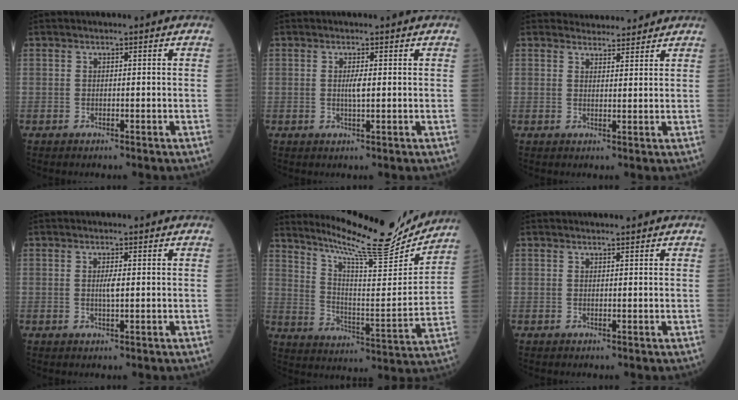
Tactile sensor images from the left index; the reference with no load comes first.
{"total": 1.7, "force": [0.2, 0.1, 1.6], "torque": [-0.034, 0.000, 0.003]}
{"total": 5.1, "force": [4.9, 1.3, 0.3], "torque": [0.000, 0.011, 0.062]}
{"total": 1.5, "force": [0.2, 0.1, 1.5], "torque": [-0.032, 0.000, 0.003]}
{"total": 18.4, "force": [17.2, 0.9, 6.7], "torque": [-0.119, -0.046, 0.255]}
{"total": 1.1, "force": [1.1, 0.0, 0.2], "torque": [-0.005, 0.005, 0.019]}